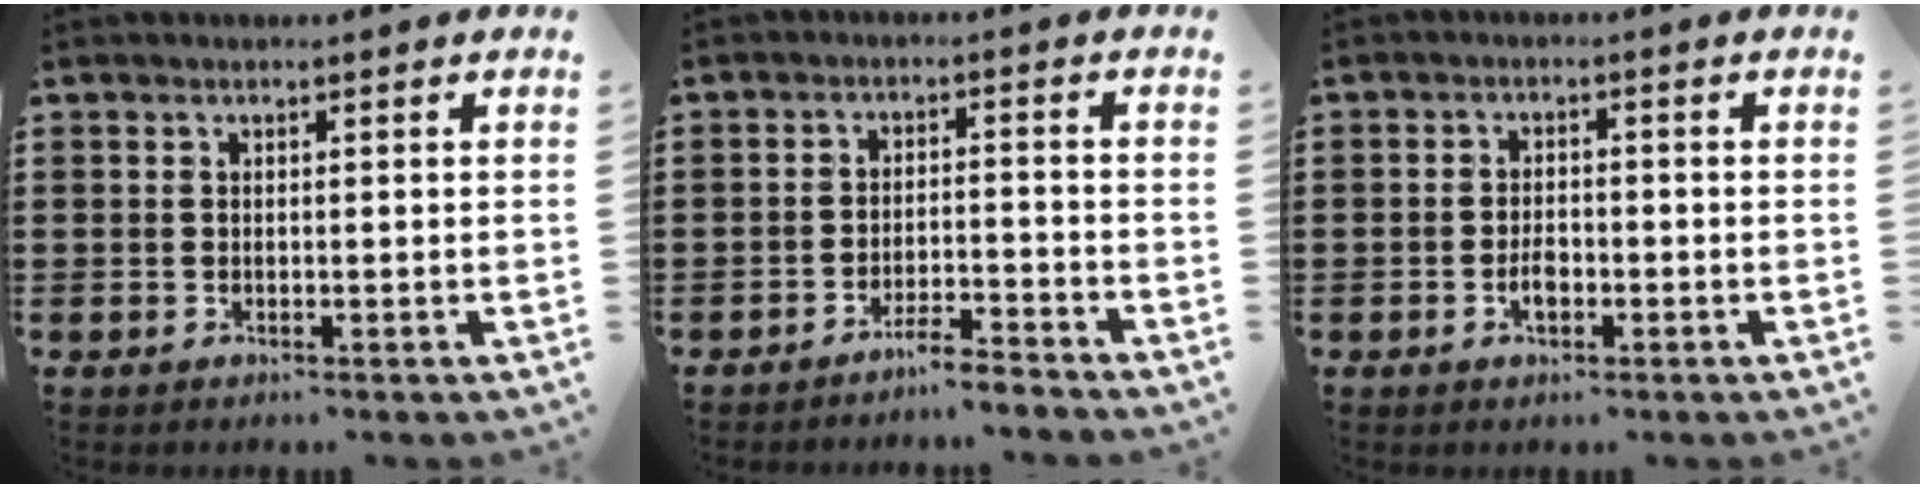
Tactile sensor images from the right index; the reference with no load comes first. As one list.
[{"total": 3.5, "force": [-3.4, -0.1, 0.6], "torque": [-0.014, 0.002, -0.070]}, {"total": 2.7, "force": [-1.1, 1.4, 2.0], "torque": [-0.039, 0.003, -0.020]}]